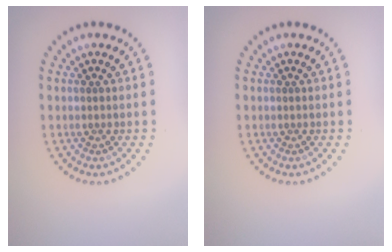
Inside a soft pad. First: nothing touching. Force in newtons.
{"total": 0.0}